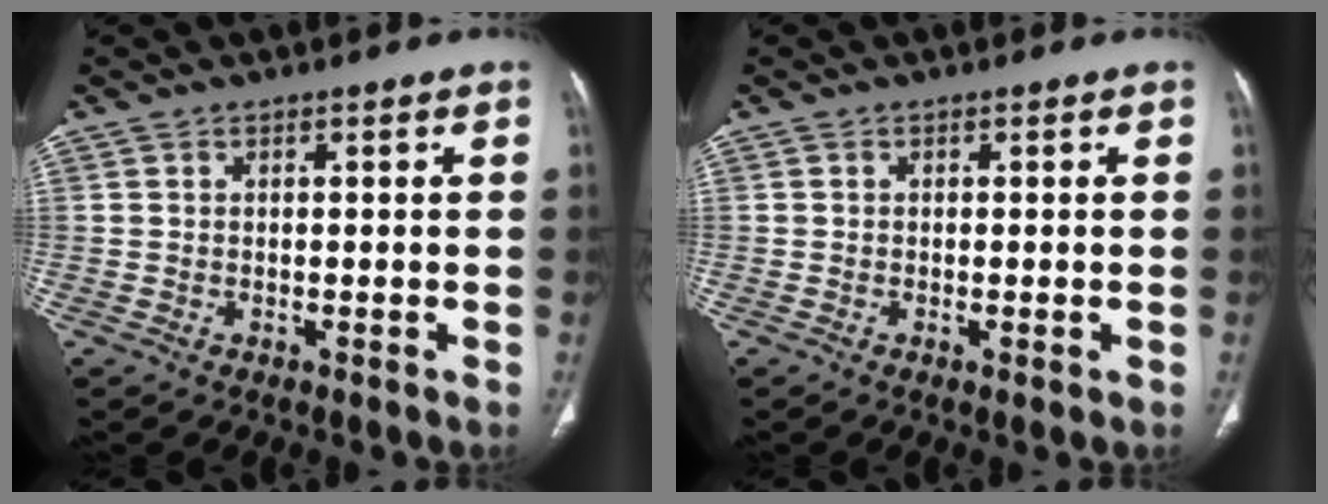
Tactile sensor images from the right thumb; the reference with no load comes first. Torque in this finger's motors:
{"motor_torque": [-0.17, -0.56, 0.19, 0.27, -0.03]}